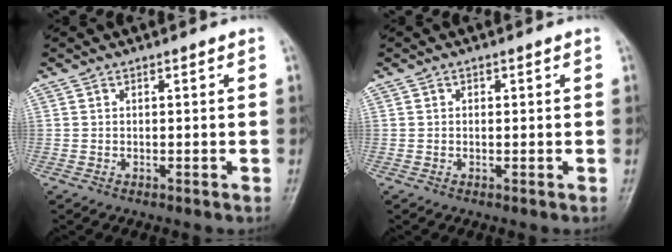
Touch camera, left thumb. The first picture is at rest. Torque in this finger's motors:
{"motor_torque": [0.18, 0.03, -0.39, 0.00, -0.02]}